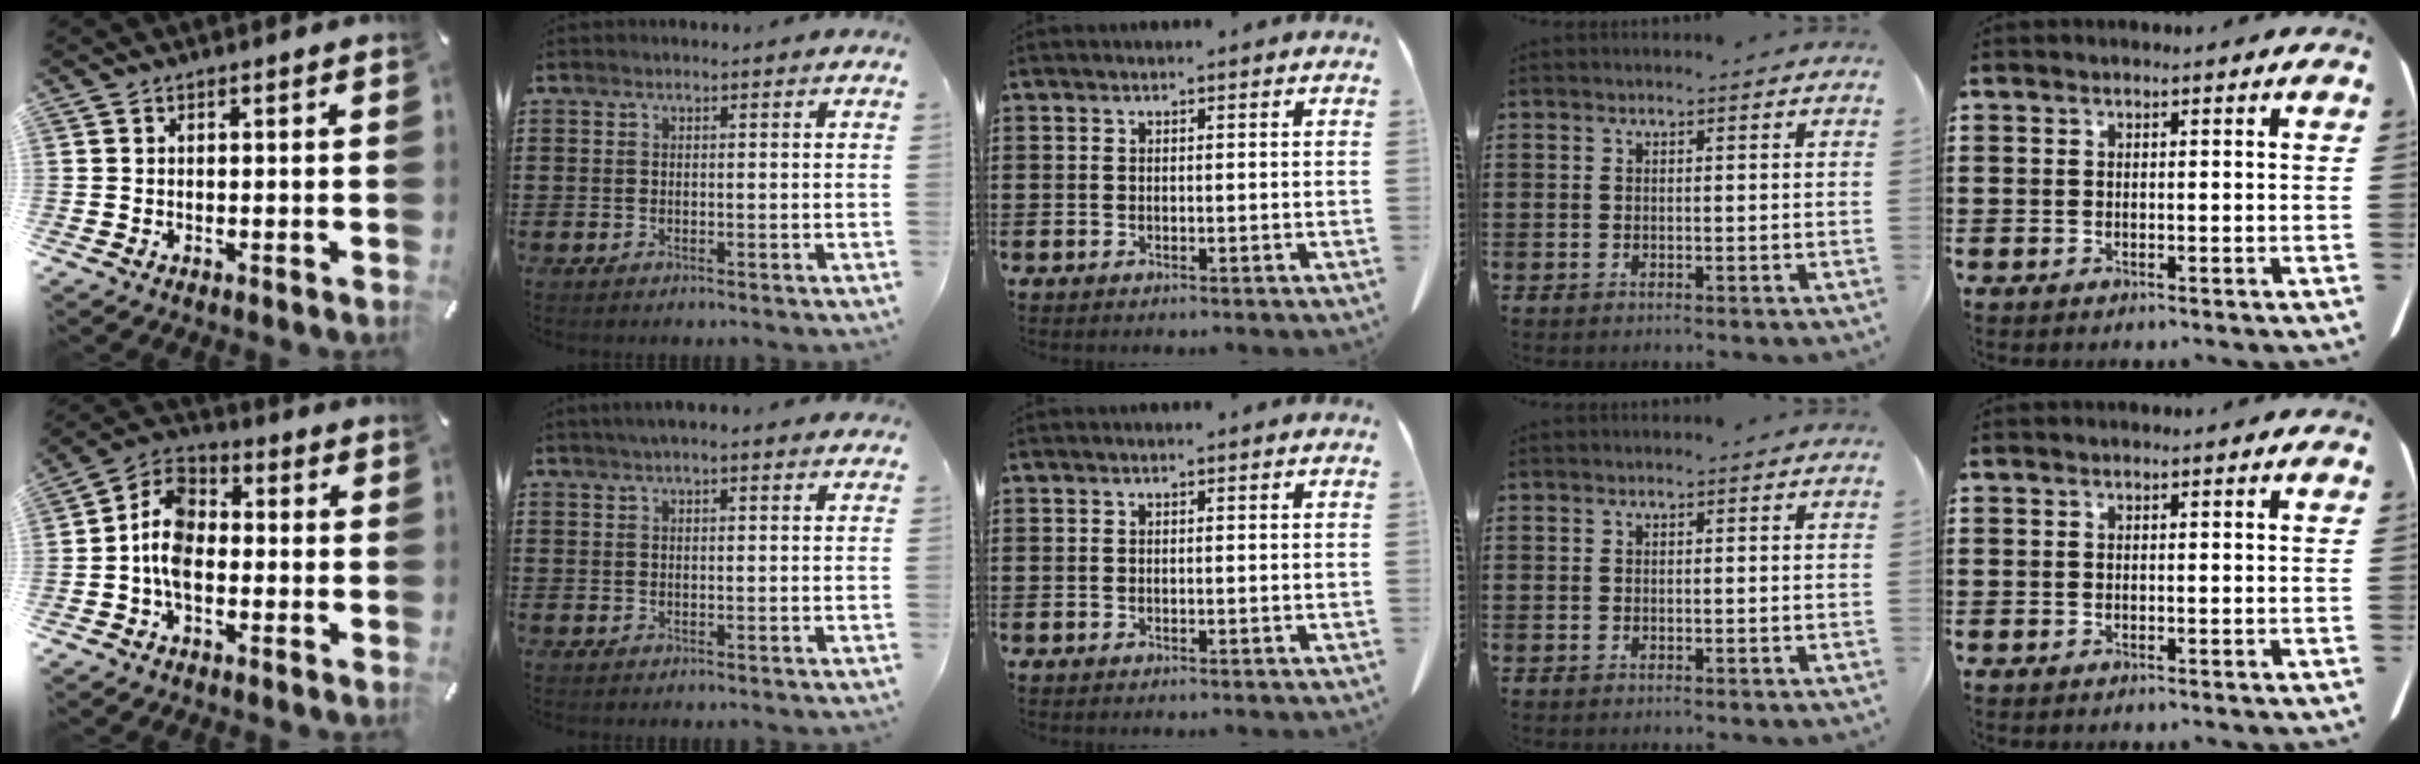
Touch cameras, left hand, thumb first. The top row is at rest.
{"thumb": {"total": 9.0, "force": [-2.5, 5.9, 6.4], "torque": [-0.143, 0.010, -0.049]}, "index": {"total": 2.4, "force": [2.0, 0.1, 1.4], "torque": [-0.030, 0.005, 0.036]}}